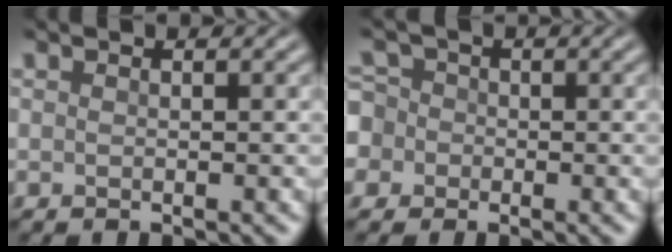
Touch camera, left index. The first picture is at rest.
{"total": 6.3, "force": [-1.9, 5.7, 2.1], "torque": [-0.054, 0.014, -0.068]}